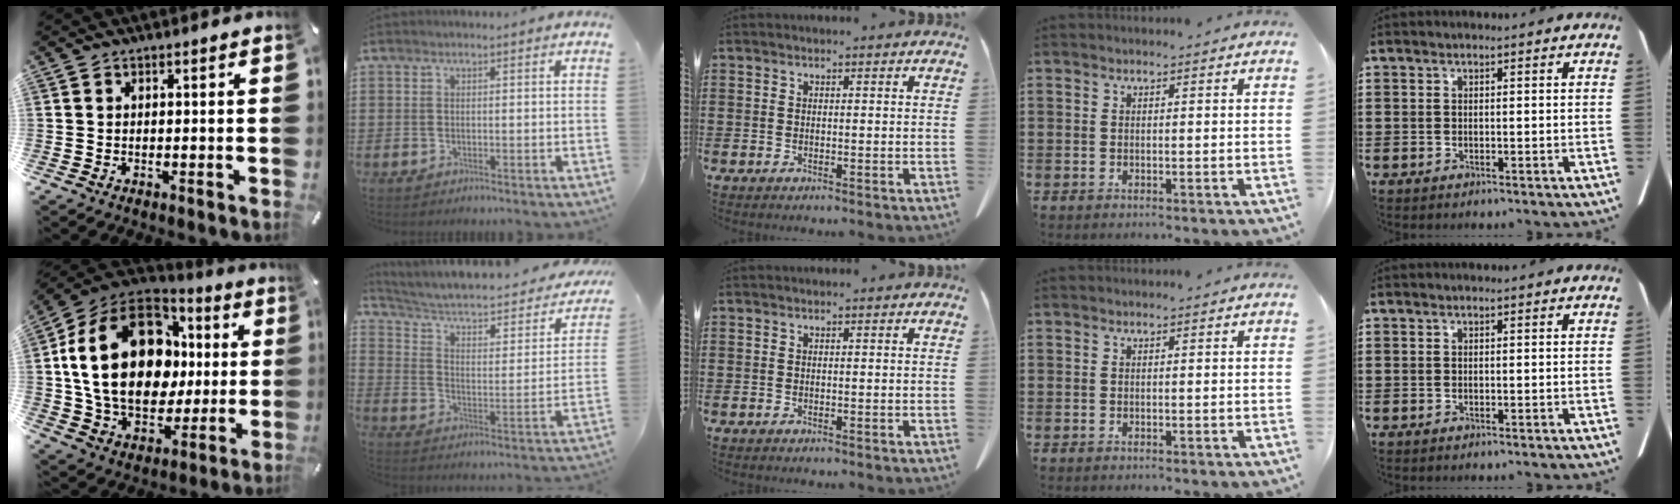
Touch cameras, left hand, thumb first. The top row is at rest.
{"thumb": {"total": 26.5, "force": [4.2, 18.4, 18.6], "torque": [-0.370, -0.001, 0.078]}, "index": {"total": 4.7, "force": [3.3, 1.6, 2.9], "torque": [-0.074, -0.029, 0.047]}}